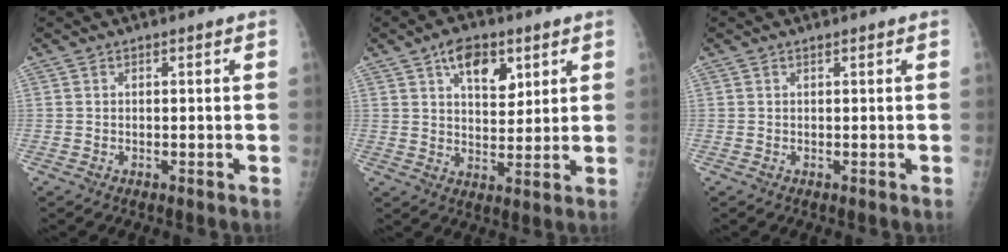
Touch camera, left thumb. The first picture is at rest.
{"total": 8.7, "force": [4.4, 4.9, 5.8], "torque": [-0.060, -0.022, 0.069]}
{"total": 0.0}